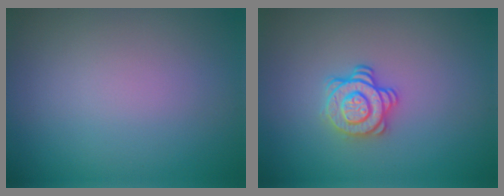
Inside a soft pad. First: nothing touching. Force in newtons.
{"total": 3.0, "press": 2.6, "slide": 1.4}